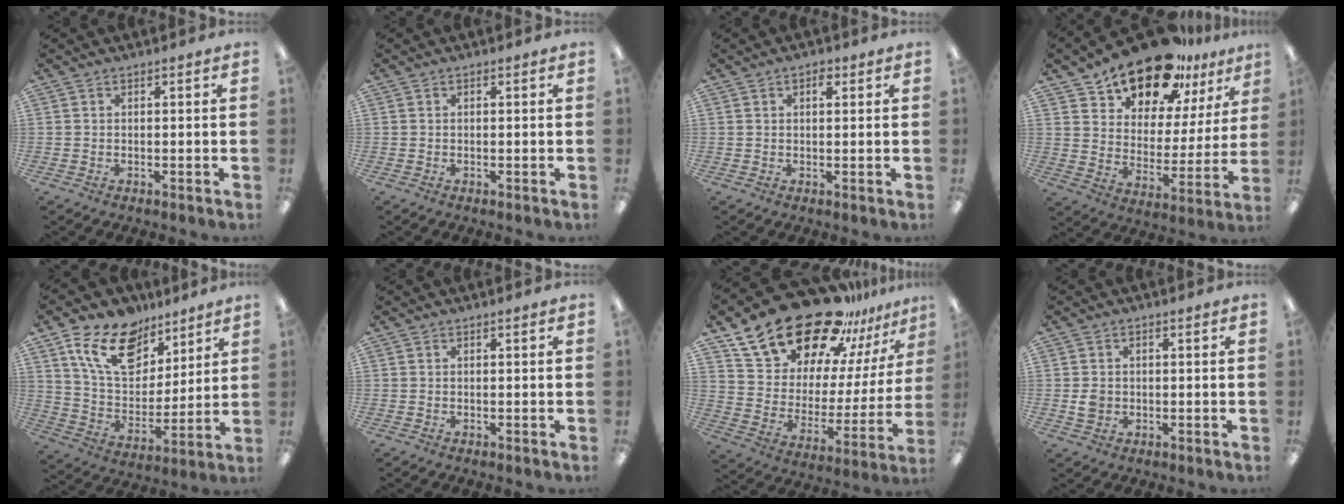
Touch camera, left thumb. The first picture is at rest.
{"total": 0.0}
{"total": 2.2, "force": [1.2, 1.2, 1.4], "torque": [-0.014, -0.002, 0.017]}
{"total": 18.8, "force": [15.9, 7.4, 6.6], "torque": [-0.125, -0.120, 0.283]}
{"total": 17.0, "force": [10.8, 10.2, 8.3], "torque": [-0.155, -0.044, 0.198]}
{"total": 0.0}
{"total": 25.8, "force": [20.4, 11.8, 10.3], "torque": [-0.179, -0.138, 0.372]}
{"total": 2.8, "force": [-0.2, 2.4, 1.3], "torque": [-0.017, 0.001, -0.006]}